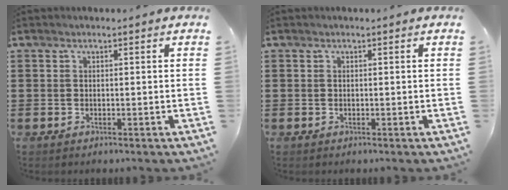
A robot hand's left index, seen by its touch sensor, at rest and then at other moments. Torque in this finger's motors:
{"motor_torque": [-0.02, 0.01, 0.01, -0.01]}